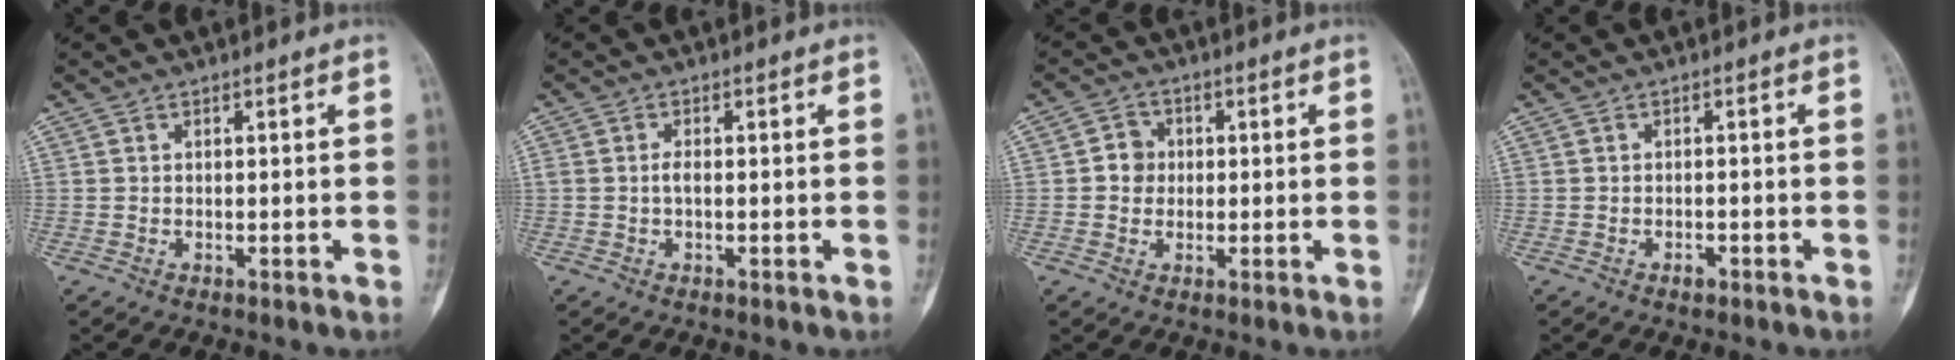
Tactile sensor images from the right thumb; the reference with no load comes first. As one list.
[{"total": 1.3, "force": [-0.2, 0.6, 1.2], "torque": [-0.024, 0.001, -0.004]}, {"total": 3.8, "force": [0.1, 3.5, 1.5], "torque": [-0.002, 0.008, -0.004]}, {"total": 1.2, "force": [-0.8, 0.6, 0.7], "torque": [-0.011, 0.005, -0.014]}]